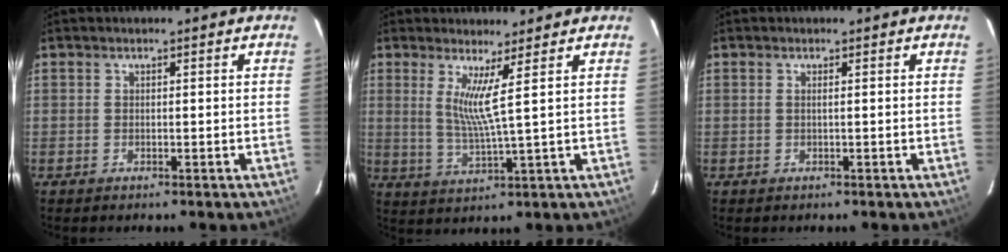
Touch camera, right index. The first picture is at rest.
{"total": 5.3, "force": [2.4, -1.1, 4.6], "torque": [-0.087, -0.020, 0.042]}
{"total": 0.6, "force": [0.0, -0.2, 0.6], "torque": [-0.010, 0.000, -0.001]}